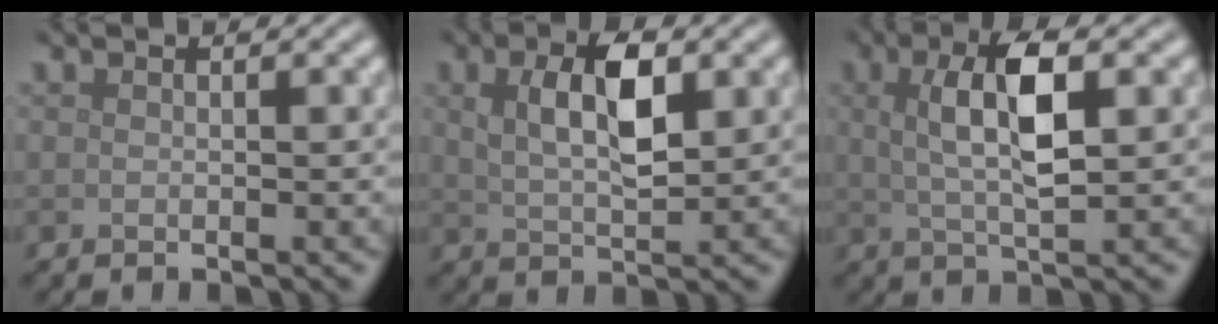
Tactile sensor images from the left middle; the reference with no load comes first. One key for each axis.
{"total": 4.9, "fx": 1.5, "fy": 2.0, "fz": 4.3, "tx": -0.084, "ty": 0.005, "tz": 0.027}
{"total": 6.1, "fx": 1.4, "fy": 1.9, "fz": 5.6, "tx": -0.100, "ty": 0.007, "tz": 0.023}